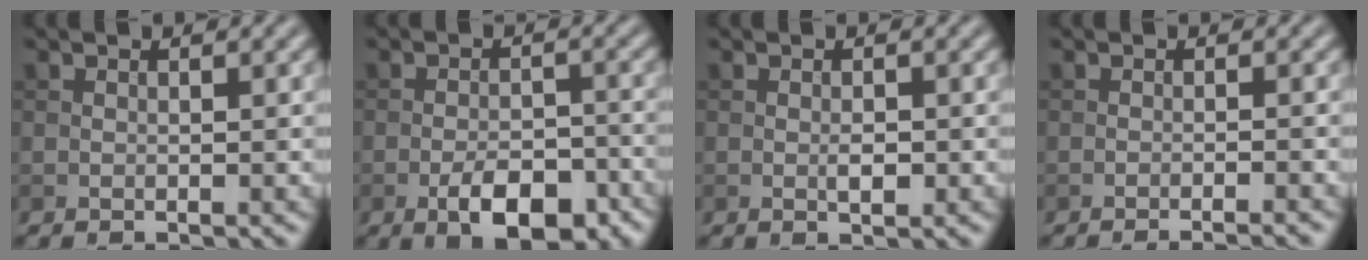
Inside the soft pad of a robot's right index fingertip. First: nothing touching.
{"total": 6.1, "force": [-3.1, 2.7, 4.5], "torque": [-0.068, -0.001, -0.050]}
{"total": 1.2, "force": [-0.3, 0.5, 1.1], "torque": [-0.019, -0.001, -0.004]}
{"total": 2.8, "force": [-2.1, 0.4, 1.8], "torque": [-0.017, 0.006, -0.038]}